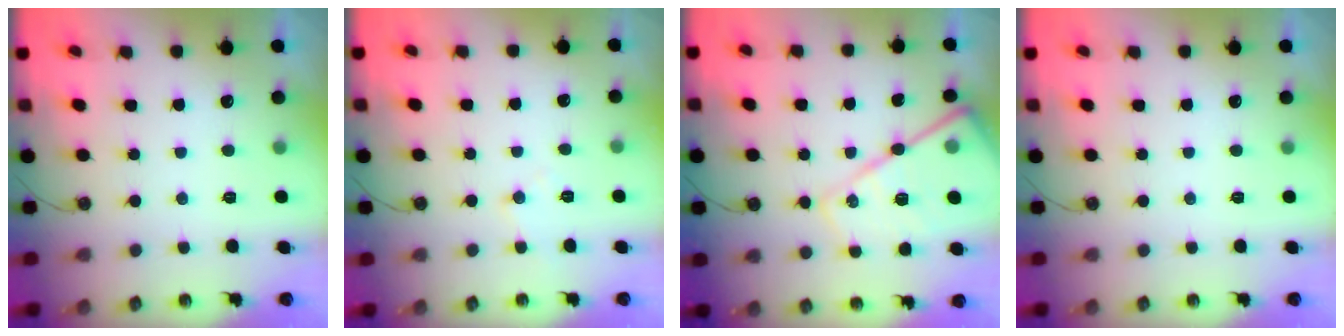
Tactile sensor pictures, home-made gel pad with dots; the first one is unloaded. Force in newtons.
{"total": 5.7, "press": 5.7, "slide": 0.6}
{"total": 18.9, "press": 18.8, "slide": 1.8}
{"total": 0.0}